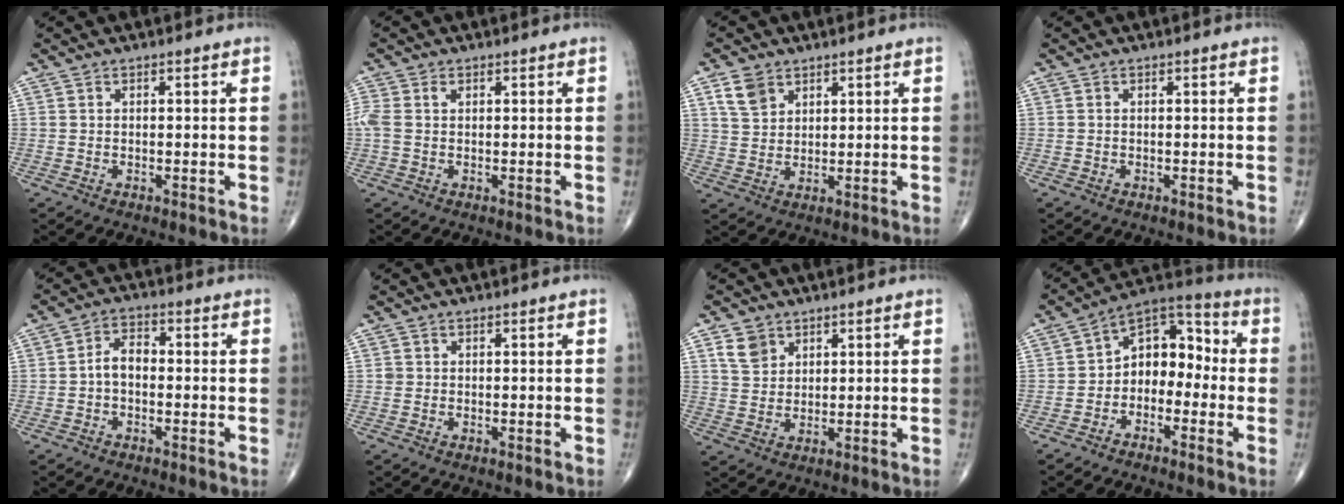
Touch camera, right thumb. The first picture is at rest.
{"total": 3.3, "force": [0.6, 2.1, 2.4], "torque": [-0.082, 0.018, 0.016]}
{"total": 5.2, "force": [2.9, 3.7, 2.3], "torque": [-0.030, -0.011, 0.061]}
{"total": 0.0}
{"total": 4.3, "force": [-0.7, 2.7, 3.2], "torque": [-0.048, 0.021, -0.022]}
{"total": 0.6, "force": [0.0, 0.6, 0.1], "torque": [0.001, 0.003, 0.001]}
{"total": 4.6, "force": [2.6, 3.4, 1.7], "torque": [-0.016, -0.013, 0.055]}
{"total": 10.5, "force": [-1.8, 7.4, 7.2], "torque": [-0.069, 0.051, -0.052]}